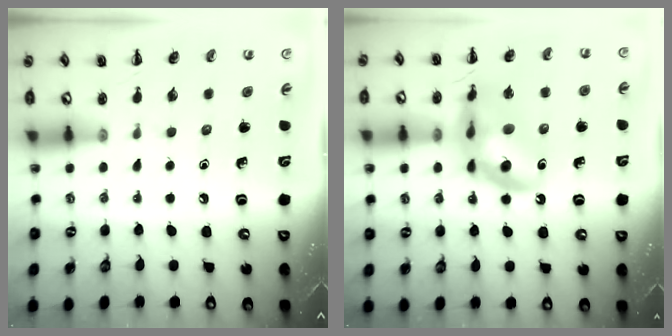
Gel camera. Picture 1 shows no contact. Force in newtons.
{"total": 15.5, "press": 15.1, "slide": 3.7}